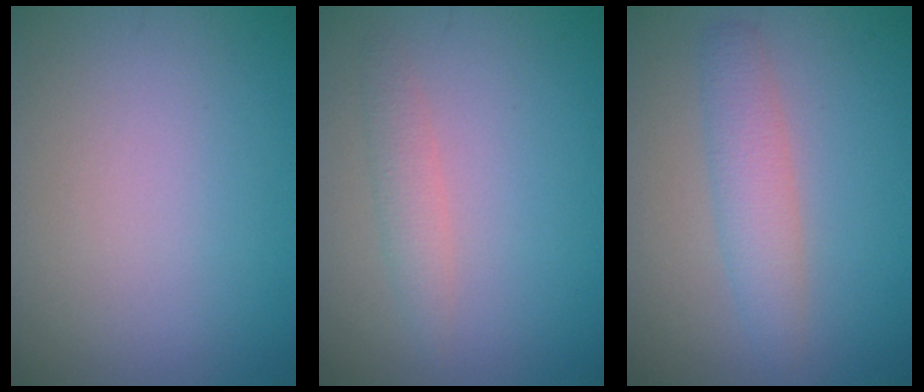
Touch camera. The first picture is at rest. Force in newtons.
{"total": 1.7, "press": 1.7, "slide": 0.1}
{"total": 3.0, "press": 3.0, "slide": 0.1}